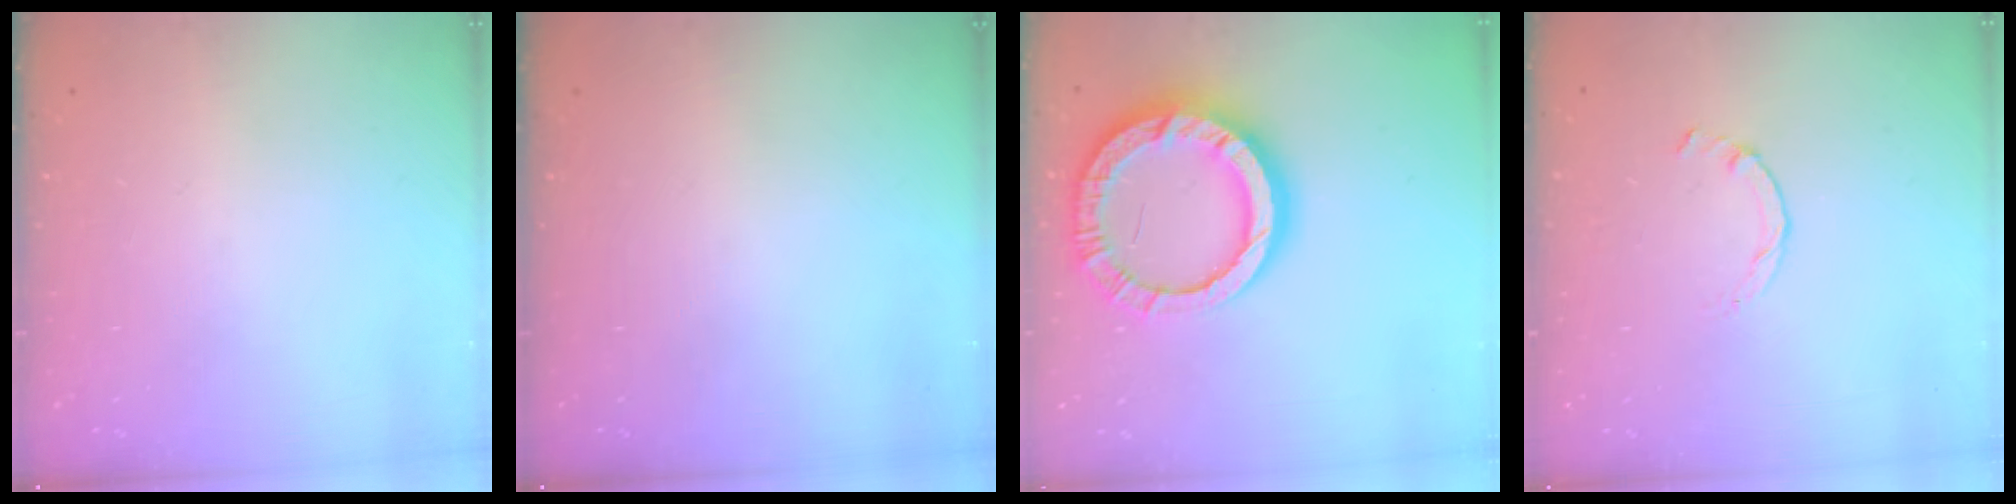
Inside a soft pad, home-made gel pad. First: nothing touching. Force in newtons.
{"total": 0.0}
{"total": 18.9, "press": 18.9, "slide": 1.7}
{"total": 0.0}